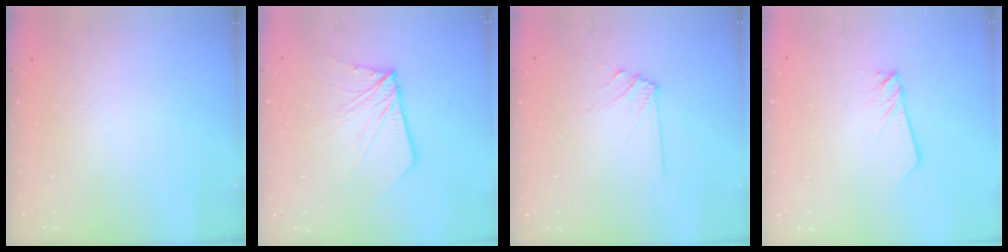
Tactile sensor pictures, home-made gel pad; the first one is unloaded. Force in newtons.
{"total": 8.6, "press": 8.5, "slide": 1.0}
{"total": 6.2, "press": 6.2, "slide": 0.9}
{"total": 1.9, "press": 1.9, "slide": 0.2}